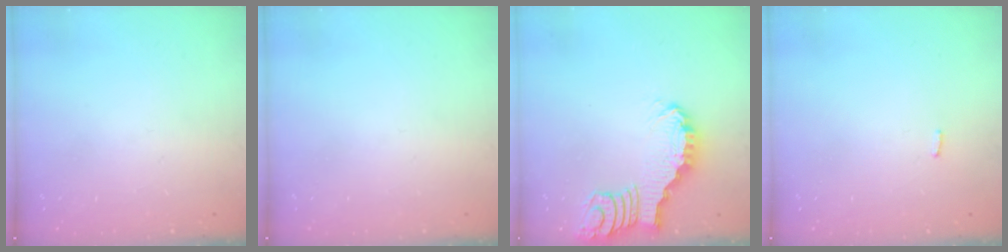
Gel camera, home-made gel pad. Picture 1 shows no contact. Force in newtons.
{"total": 0.0}
{"total": 2.8, "press": 2.7, "slide": 0.4}
{"total": 3.1, "press": 3.1, "slide": 0.2}